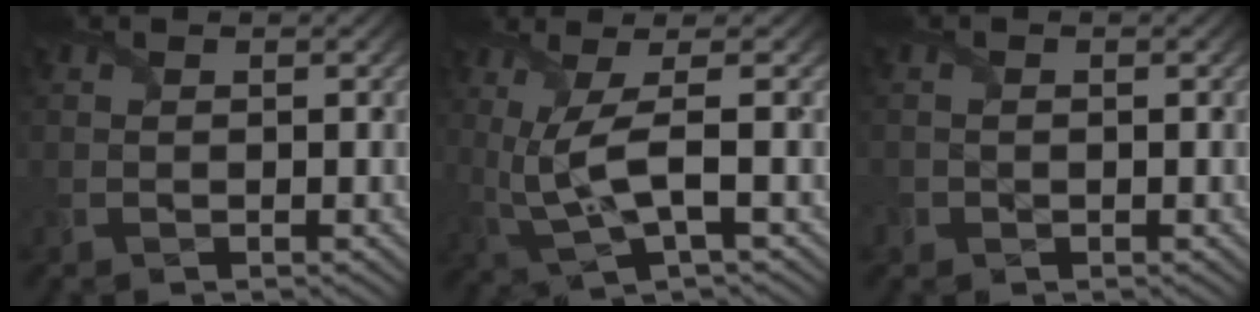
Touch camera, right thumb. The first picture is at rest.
{"total": 6.6, "force": [0.7, 1.3, 6.5], "torque": [-0.146, 0.003, 0.018]}
{"total": 1.0, "force": [-0.5, 0.9, 0.2], "torque": [-0.004, -0.006, -0.010]}